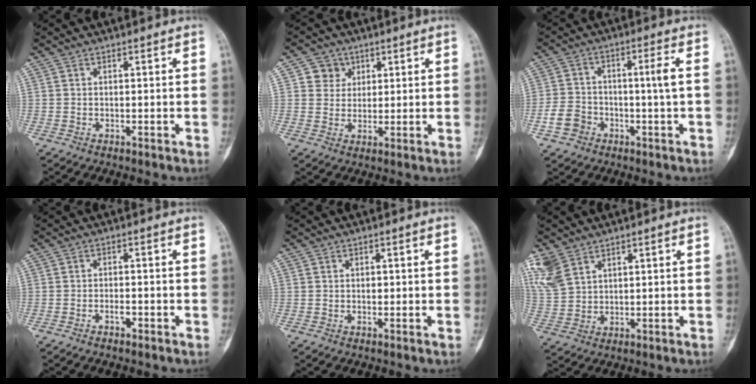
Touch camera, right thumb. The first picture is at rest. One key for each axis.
{"total": 4.7, "fx": 1.9, "fy": 4.3, "fz": 0.7, "tx": 0.014, "ty": -0.003, "tz": 0.029}
{"total": 6.8, "fx": -2.1, "fy": 3.3, "fz": 5.7, "tx": -0.110, "ty": 0.036, "tz": -0.032}
{"total": 1.7, "fx": -1.0, "fy": 0.7, "fz": 1.1, "tx": -0.018, "ty": 0.008, "tz": -0.020}
{"total": 0.8, "fx": 0.1, "fy": 0.5, "fz": 0.5, "tx": -0.008, "ty": 0.001, "tz": 0.003}
{"total": 7.2, "fx": 4.9, "fy": 4.2, "fz": 3.3, "tx": -0.072, "ty": -0.011, "tz": 0.117}